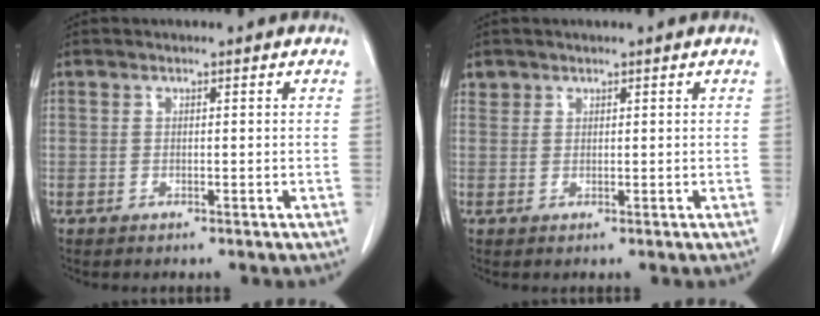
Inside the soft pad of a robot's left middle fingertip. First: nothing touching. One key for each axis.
{"total": 1.0, "fx": 0.7, "fy": 0.7, "fz": -0.1, "tx": 0.009, "ty": 0.004, "tz": 0.012}